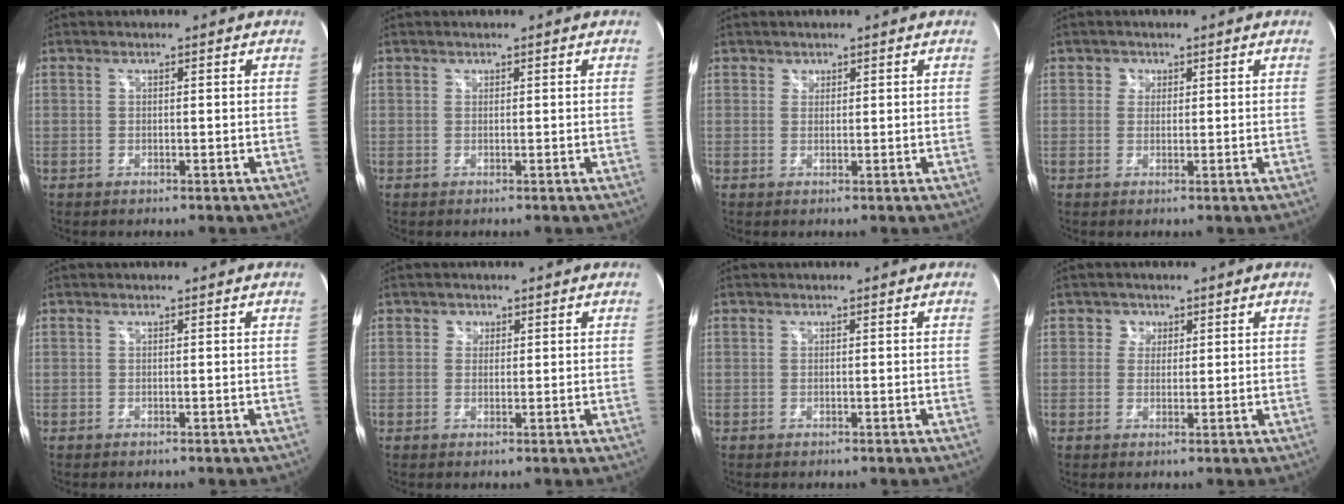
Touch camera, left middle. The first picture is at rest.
{"total": 0.0}
{"total": 0.8, "force": [0.6, 0.6, 0.0], "torque": [0.008, -0.002, 0.007]}
{"total": 1.5, "force": [0.6, 1.3, 0.1], "torque": [0.007, 0.000, 0.006]}
{"total": 0.0}
{"total": 1.3, "force": [0.6, 1.1, 0.2], "torque": [0.006, 0.000, 0.005]}
{"total": 0.0}
{"total": 2.0, "force": [0.9, 1.8, 0.0], "torque": [0.009, 0.001, 0.008]}